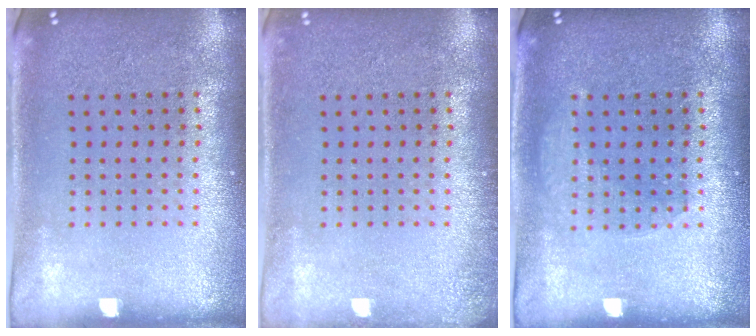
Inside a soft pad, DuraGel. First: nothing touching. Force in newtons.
{"total": 1.1, "press": 1.0, "slide": 0.2}
{"total": 1.3, "press": 1.3, "slide": 0.2}